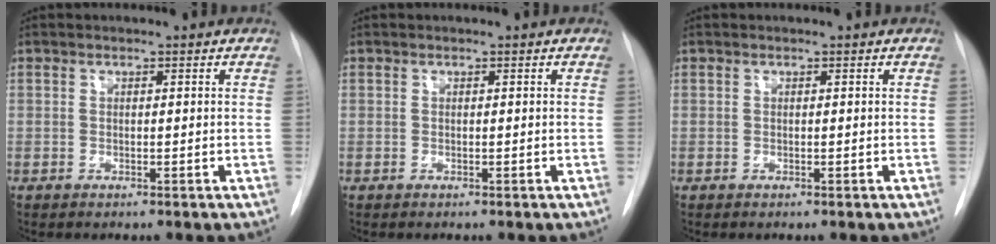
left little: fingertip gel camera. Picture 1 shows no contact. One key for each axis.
{"total": 0.0}
{"total": 0.0}